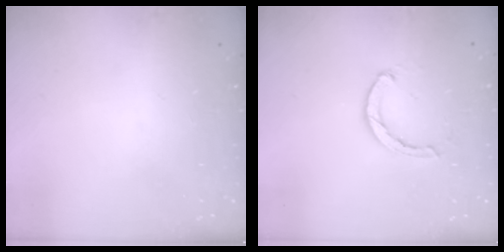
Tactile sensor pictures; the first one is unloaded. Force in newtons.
{"total": 2.4, "press": 2.3, "slide": 0.4}